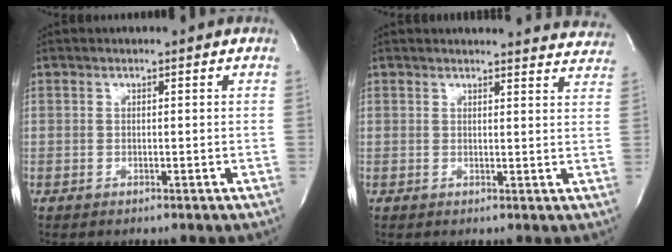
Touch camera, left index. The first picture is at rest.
{"total": 15.1, "force": [14.7, 2.4, 2.3], "torque": [-0.007, -0.047, 0.141]}